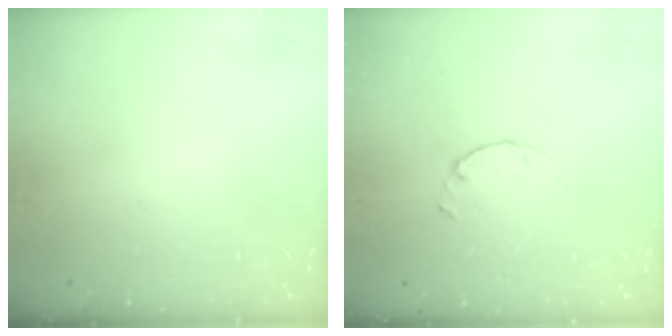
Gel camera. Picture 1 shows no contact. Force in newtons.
{"total": 0.8, "press": 0.7, "slide": 0.2}